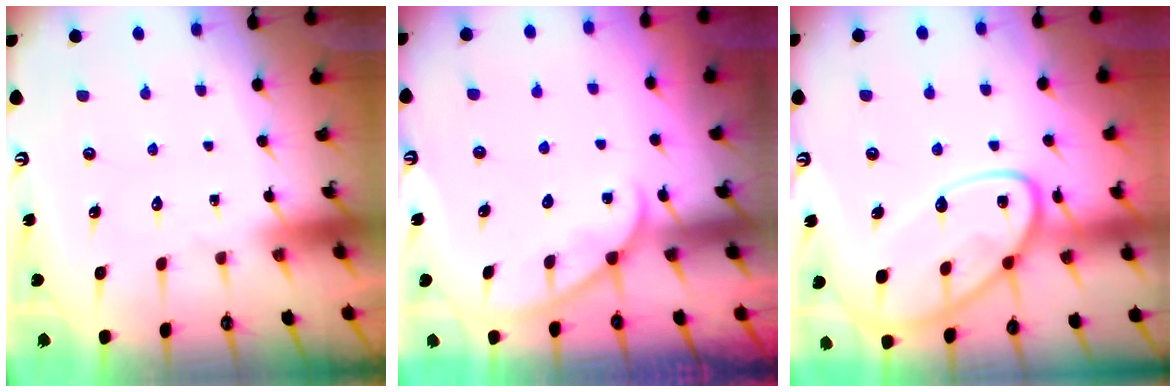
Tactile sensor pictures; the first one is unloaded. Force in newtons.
{"total": 3.2, "press": 3.2, "slide": 0.4}
{"total": 15.1, "press": 15.1, "slide": 1.4}